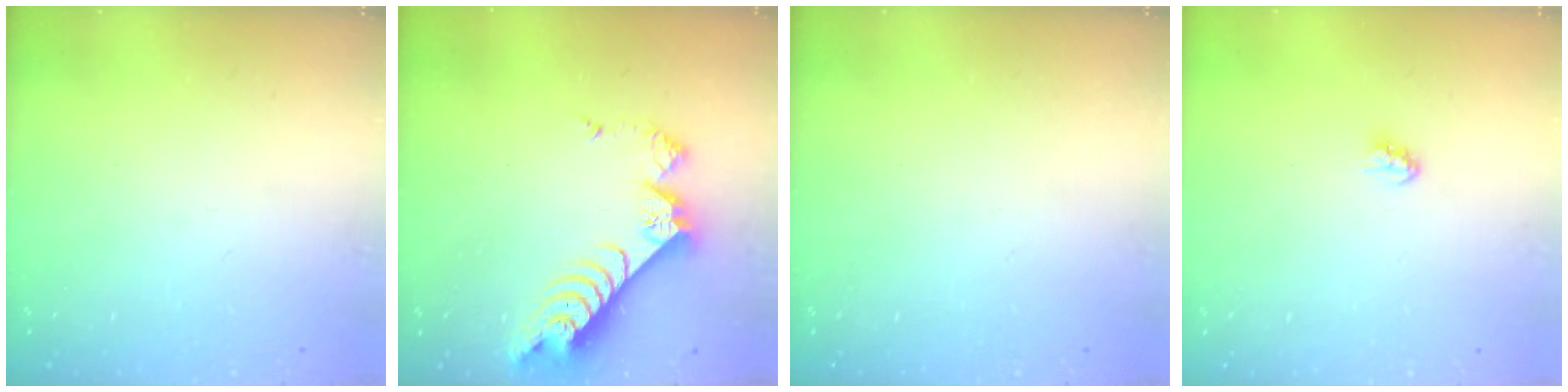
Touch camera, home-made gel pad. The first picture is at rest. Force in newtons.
{"total": 10.1, "press": 10.0, "slide": 1.0}
{"total": 0.0}
{"total": 2.9, "press": 2.9, "slide": 0.2}